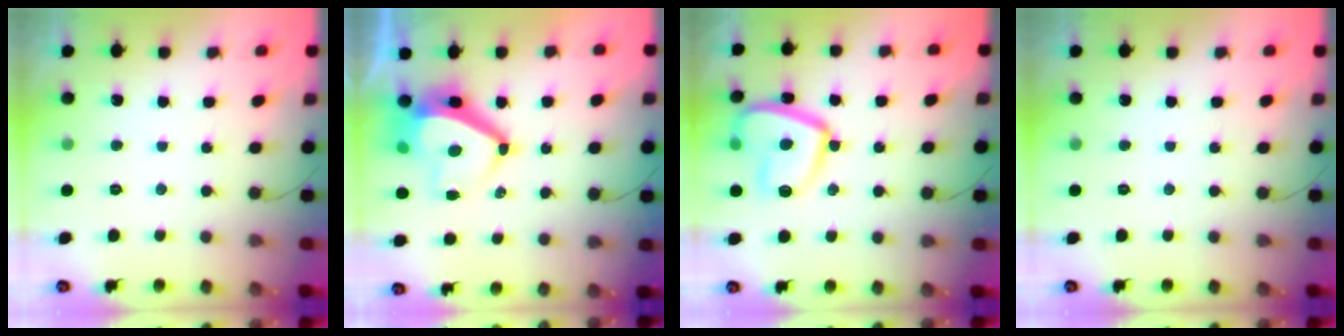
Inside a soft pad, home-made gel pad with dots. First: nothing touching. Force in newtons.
{"total": 11.4, "press": 11.3, "slide": 1.2}
{"total": 14.4, "press": 14.3, "slide": 1.6}
{"total": 0.0}